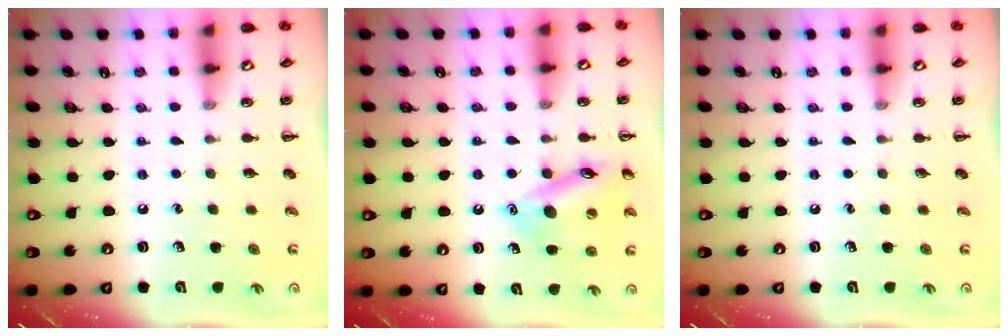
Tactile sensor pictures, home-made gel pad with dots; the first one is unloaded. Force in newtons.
{"total": 14.7, "press": 14.4, "slide": 2.7}
{"total": 0.0}